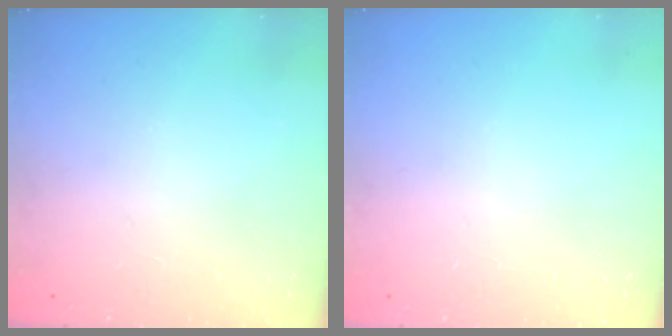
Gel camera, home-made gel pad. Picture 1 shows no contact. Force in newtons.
{"total": 0.0}